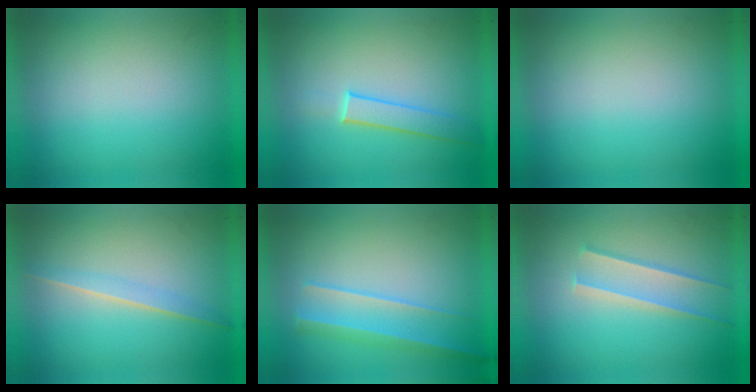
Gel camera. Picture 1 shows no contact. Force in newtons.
{"total": 1.9}
{"total": 0.0}
{"total": 1.3}
{"total": 2.1}
{"total": 1.6}